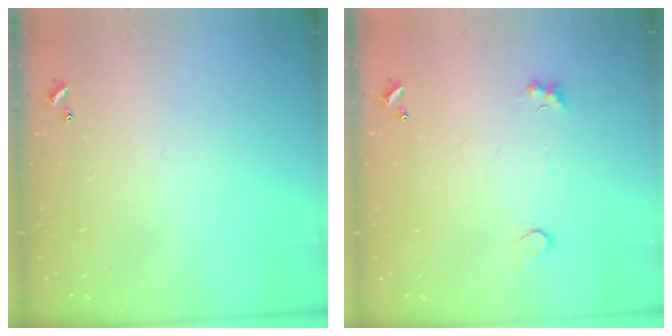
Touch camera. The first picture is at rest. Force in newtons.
{"total": 1.4, "press": 1.1, "slide": 0.9}